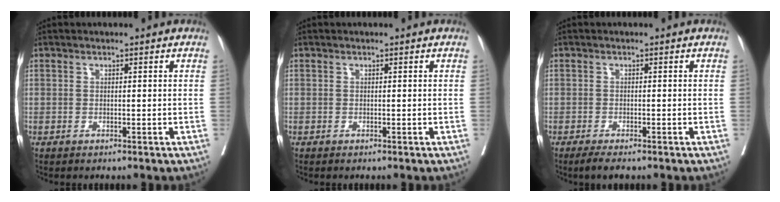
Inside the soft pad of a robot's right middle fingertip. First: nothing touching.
{"total": 0.0}
{"total": 2.7, "force": [-2.0, 0.6, 1.7], "torque": [-0.026, -0.007, -0.031]}